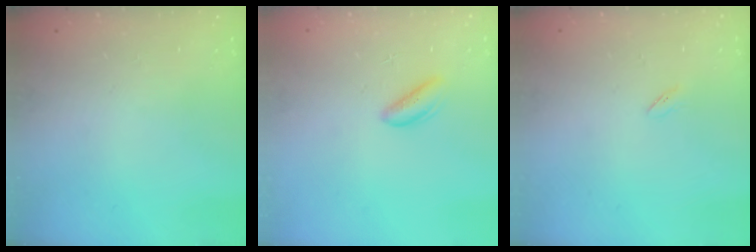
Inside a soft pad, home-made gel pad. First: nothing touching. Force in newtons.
{"total": 1.9, "press": 1.9, "slide": 0.4}
{"total": 1.7, "press": 1.5, "slide": 0.6}